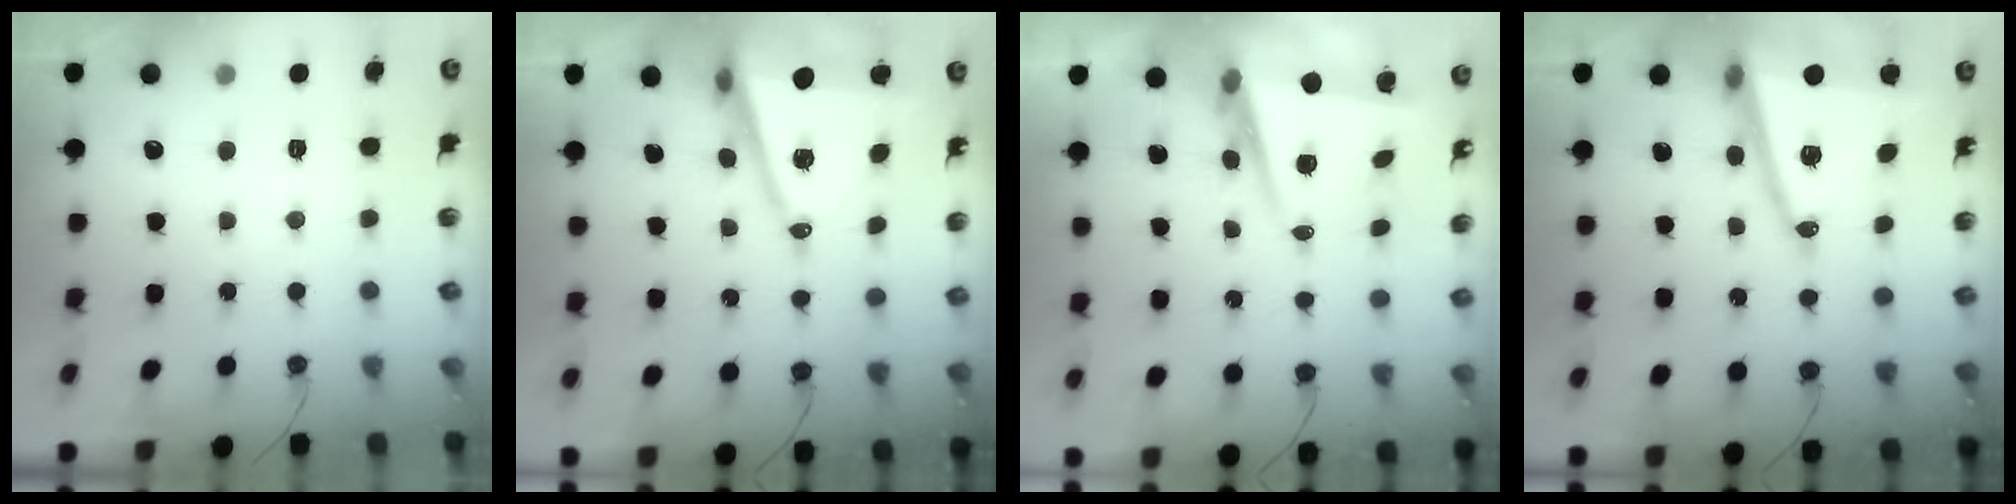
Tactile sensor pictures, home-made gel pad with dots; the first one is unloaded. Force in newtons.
{"total": 11.8, "press": 11.0, "slide": 4.4}
{"total": 8.0, "press": 7.6, "slide": 2.5}
{"total": 18.2, "press": 17.9, "slide": 3.1}